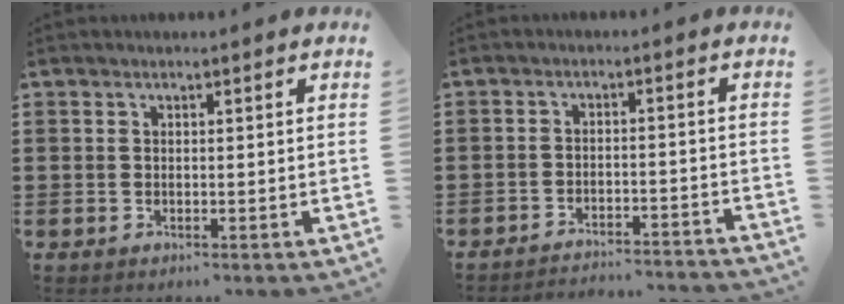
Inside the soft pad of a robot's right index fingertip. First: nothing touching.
{"total": 3.2, "force": [-3.2, -0.1, 0.4], "torque": [-0.013, -0.001, -0.068]}